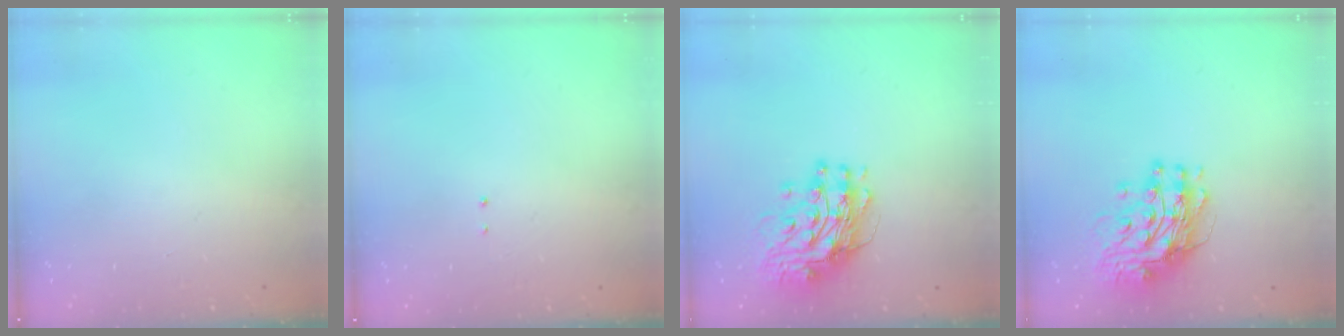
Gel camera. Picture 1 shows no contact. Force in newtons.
{"total": 1.3, "press": 1.2, "slide": 0.6}
{"total": 11.7, "press": 11.7, "slide": 1.1}
{"total": 11.7, "press": 11.7, "slide": 1.1}